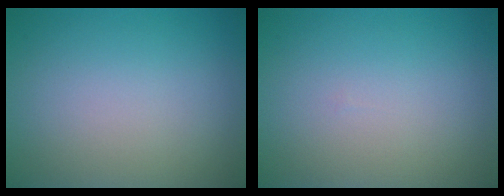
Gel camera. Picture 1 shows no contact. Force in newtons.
{"total": 0.0}